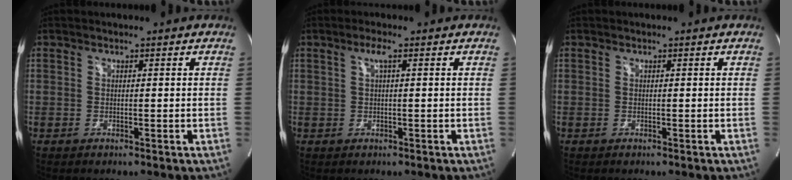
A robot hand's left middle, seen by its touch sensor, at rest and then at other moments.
{"total": 1.7, "force": [0.8, -0.1, 1.5], "torque": [-0.038, 0.002, 0.015]}
{"total": 0.0}